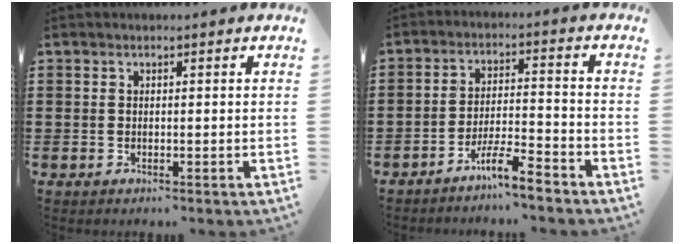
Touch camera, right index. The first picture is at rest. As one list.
[{"total": 6.1, "force": [-5.2, 0.2, 3.3], "torque": [-0.069, -0.005, -0.098]}]